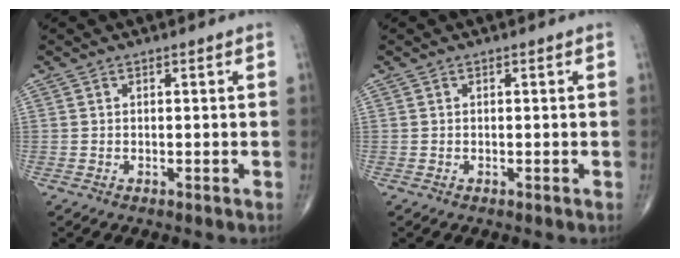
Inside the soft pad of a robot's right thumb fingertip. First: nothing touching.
{"total": 0.0}